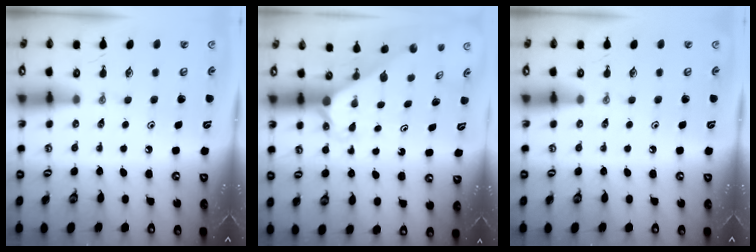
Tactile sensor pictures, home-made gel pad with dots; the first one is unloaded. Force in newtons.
{"total": 2.4, "press": 2.4, "slide": 0.2}
{"total": 0.0}